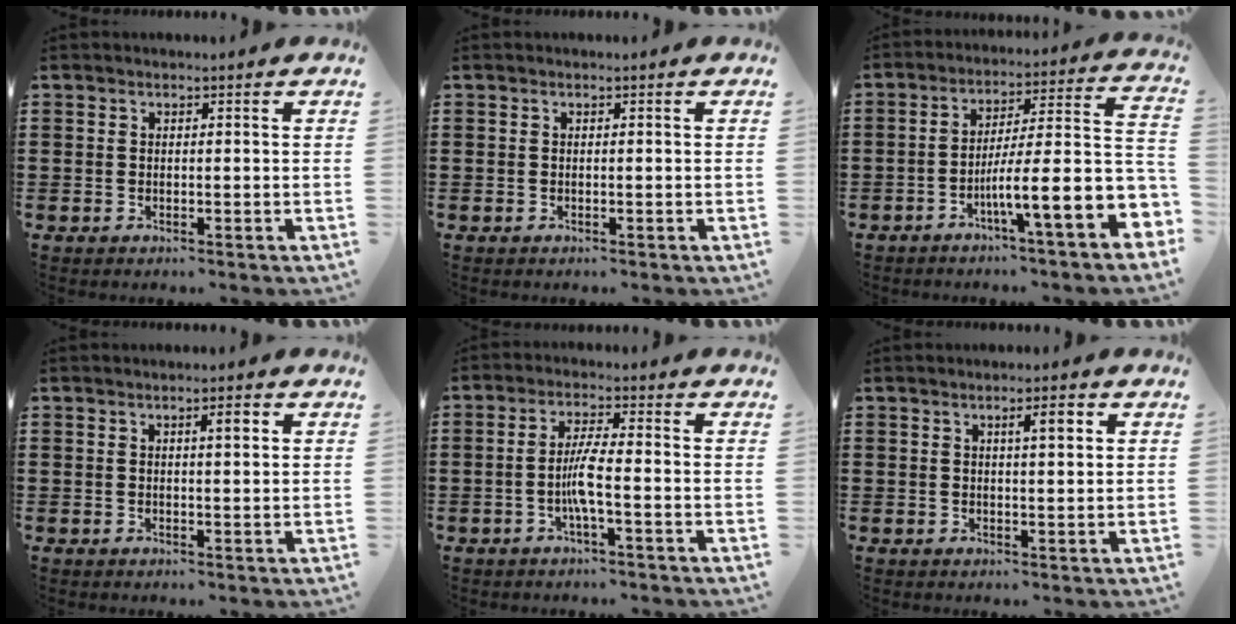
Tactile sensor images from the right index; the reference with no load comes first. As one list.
[{"total": 0.0}, {"total": 10.9, "force": [-3.5, 1.0, 10.2], "torque": [-0.177, -0.036, -0.071]}, {"total": 2.0, "force": [0.7, 0.4, 1.8], "torque": [-0.027, 0.001, 0.007]}, {"total": 4.8, "force": [-1.4, 0.3, 4.6], "torque": [-0.097, -0.007, -0.033]}, {"total": 2.8, "force": [1.1, 0.6, 2.6], "torque": [-0.036, -0.001, 0.011]}]